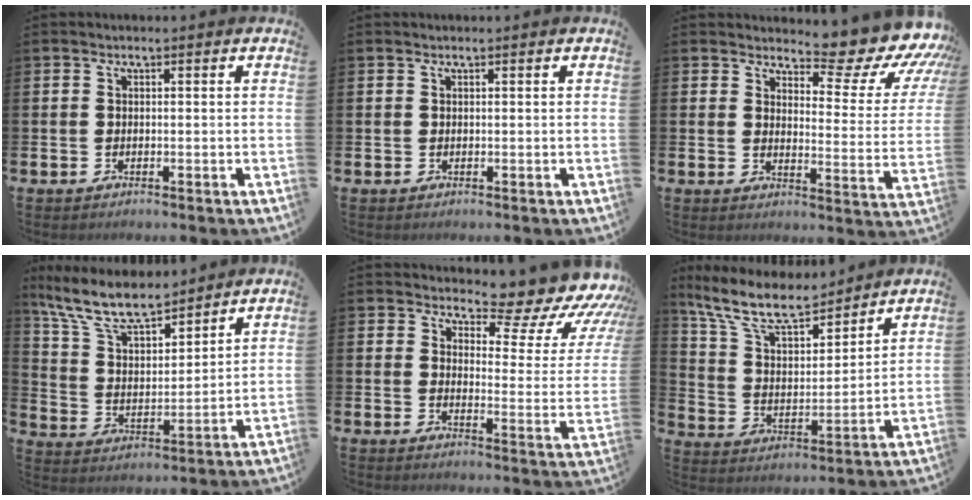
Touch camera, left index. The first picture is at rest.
{"total": 0.0}
{"total": 7.6, "force": [6.6, 2.2, 2.9], "torque": [-0.035, -0.069, 0.103]}
{"total": 9.5, "force": [8.4, 2.4, 3.9], "torque": [-0.116, -0.045, 0.152]}
{"total": 7.4, "force": [6.4, 2.7, 2.6], "torque": [-0.032, -0.069, 0.098]}
{"total": 10.2, "force": [8.9, 2.7, 4.2], "torque": [-0.124, -0.046, 0.161]}